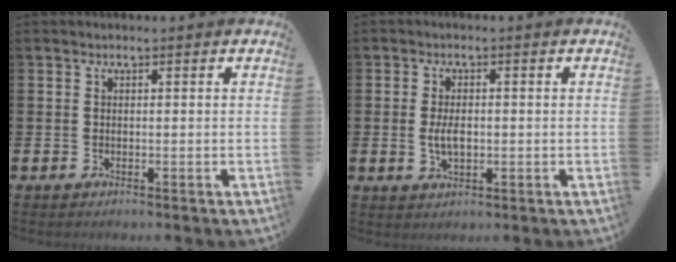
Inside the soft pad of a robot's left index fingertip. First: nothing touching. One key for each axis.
{"total": 3.4, "fx": -0.1, "fy": 1.8, "fz": 2.8, "tx": -0.041, "ty": 0.000, "tz": -0.006}